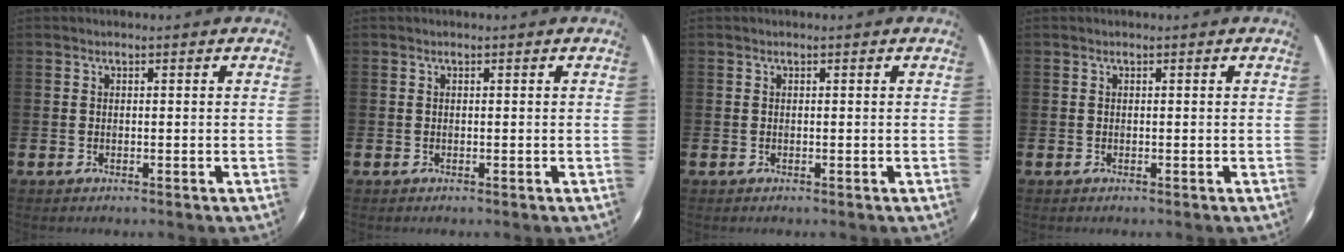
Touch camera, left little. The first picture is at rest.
{"total": 0.0}
{"total": 0.0}
{"total": 0.0}